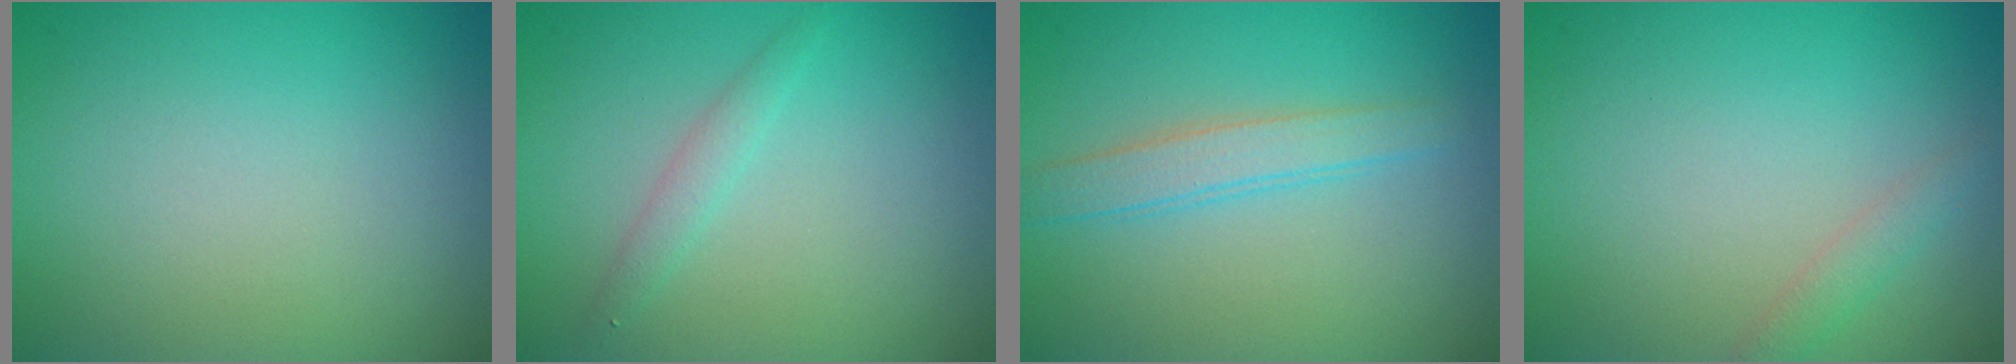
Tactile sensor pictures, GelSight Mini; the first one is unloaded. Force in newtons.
{"total": 1.3, "press": 1.3, "slide": 0.0}
{"total": 2.4, "press": 2.4, "slide": 0.1}
{"total": 1.3, "press": 1.3, "slide": 0.1}